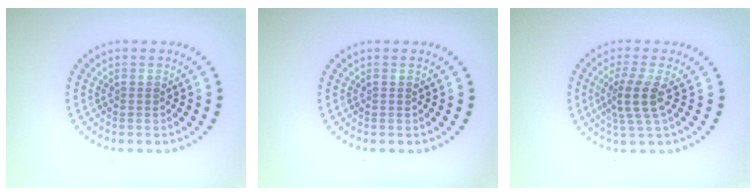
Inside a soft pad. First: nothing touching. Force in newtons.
{"total": 0.0}
{"total": 3.1, "press": 2.4, "slide": 2.0}